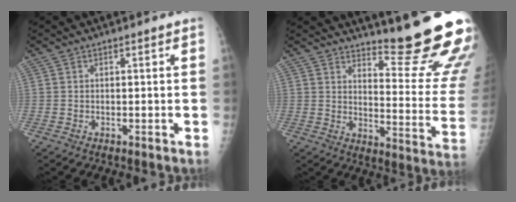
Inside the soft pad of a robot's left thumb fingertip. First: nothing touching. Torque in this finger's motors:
{"motor_torque": [2.51, 2.50, 1.38, -1.39, 0.34]}